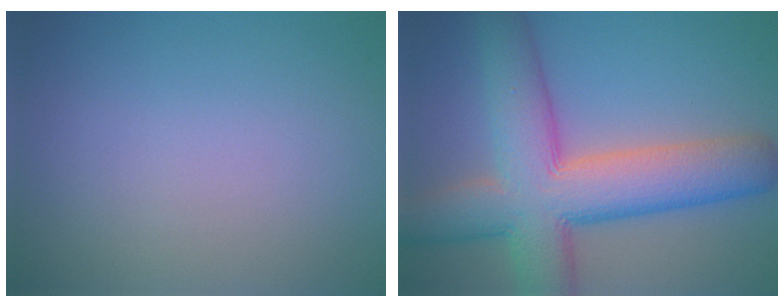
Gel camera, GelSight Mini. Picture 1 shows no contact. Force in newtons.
{"total": 11.1, "press": 11.1, "slide": 0.4}